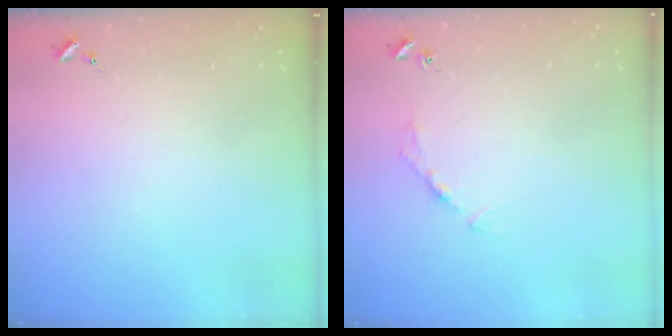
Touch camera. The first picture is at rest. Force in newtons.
{"total": 2.7, "press": 2.7, "slide": 0.4}